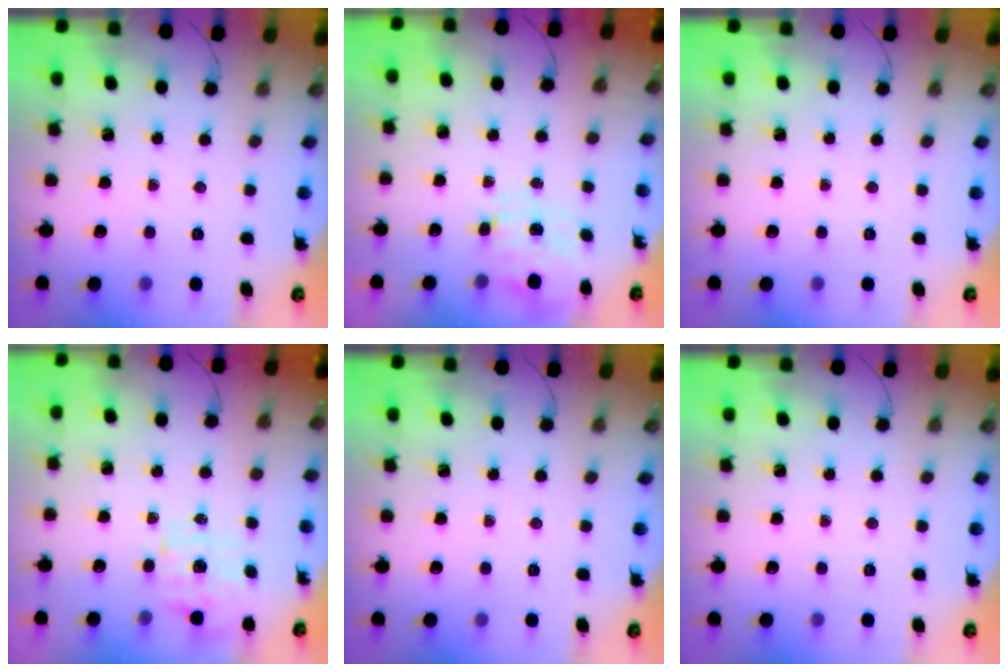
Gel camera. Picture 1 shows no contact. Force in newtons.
{"total": 1.5, "press": 1.4, "slide": 0.3}
{"total": 0.0}
{"total": 2.0, "press": 1.9, "slide": 0.6}
{"total": 0.0}
{"total": 0.0}